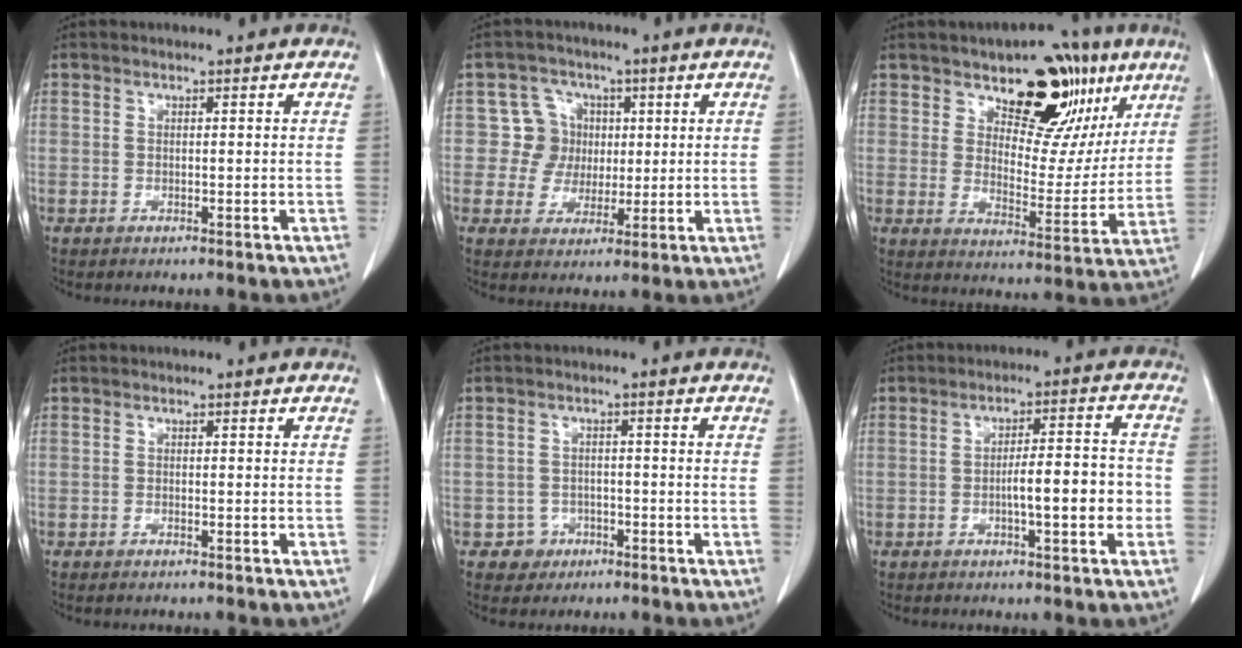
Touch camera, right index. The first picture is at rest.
{"total": 6.1, "force": [1.0, 6.0, 0.4], "torque": [0.004, 0.019, 0.019]}
{"total": 15.0, "force": [8.9, 7.9, 9.2], "torque": [-0.095, 0.004, 0.135]}
{"total": 0.7, "force": [-0.5, 0.1, 0.4], "torque": [-0.013, -0.001, -0.007]}
{"total": 3.3, "force": [-1.5, 2.9, -0.2], "torque": [0.012, 0.017, -0.021]}
{"total": 7.7, "force": [-1.9, 1.2, 7.4], "torque": [-0.118, 0.018, -0.028]}